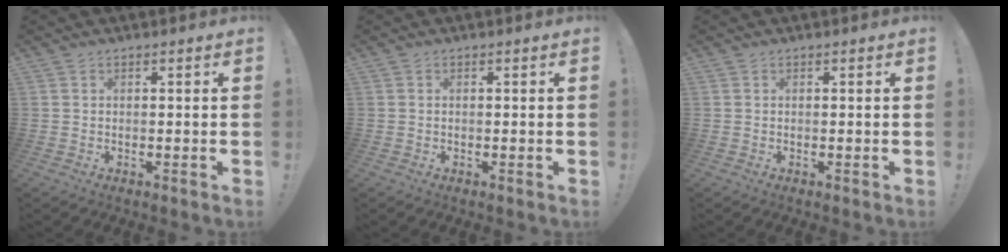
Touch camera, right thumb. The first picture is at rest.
{"total": 0.0}
{"total": 0.0}